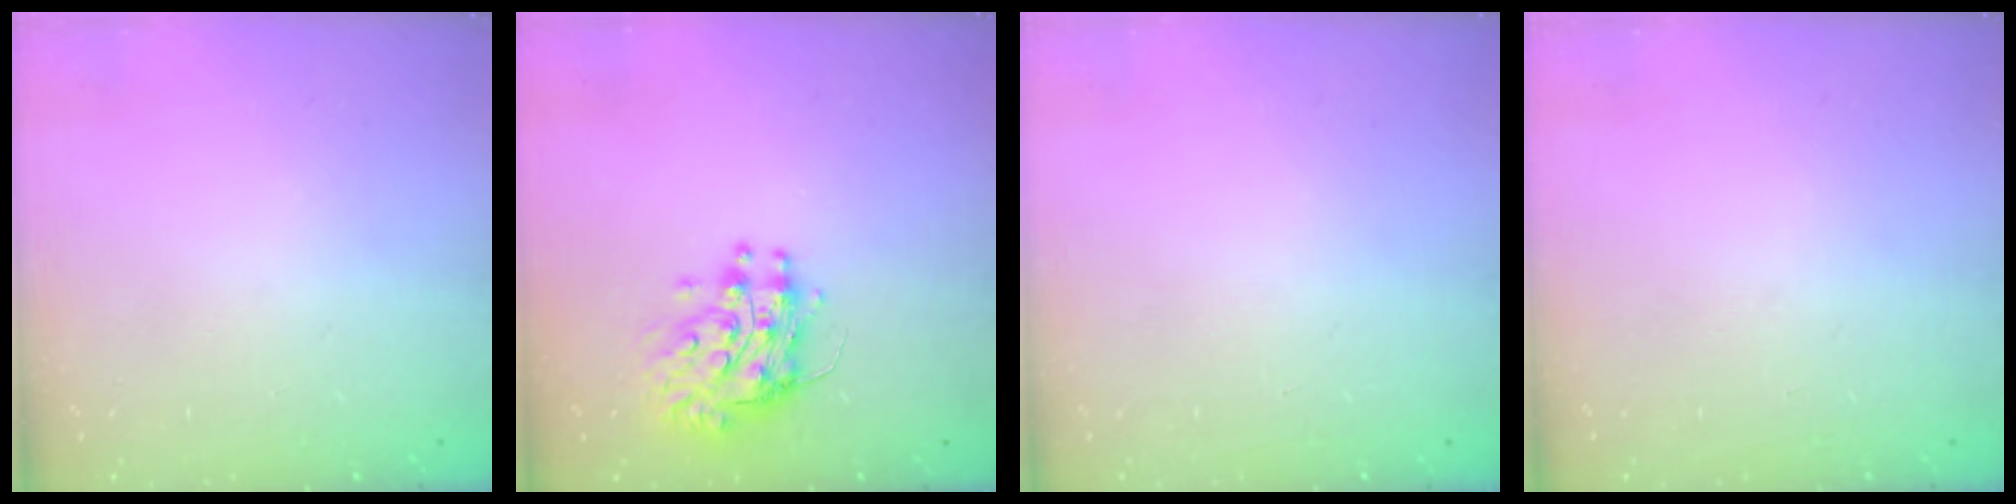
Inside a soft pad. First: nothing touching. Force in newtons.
{"total": 10.1, "press": 10.1, "slide": 1.0}
{"total": 0.0}
{"total": 0.0}